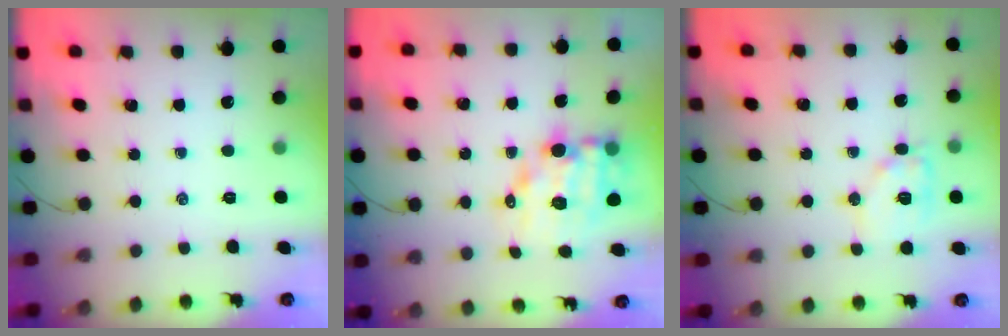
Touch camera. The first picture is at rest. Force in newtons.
{"total": 10.4, "press": 10.0, "slide": 2.8}
{"total": 11.1, "press": 11.1, "slide": 1.2}